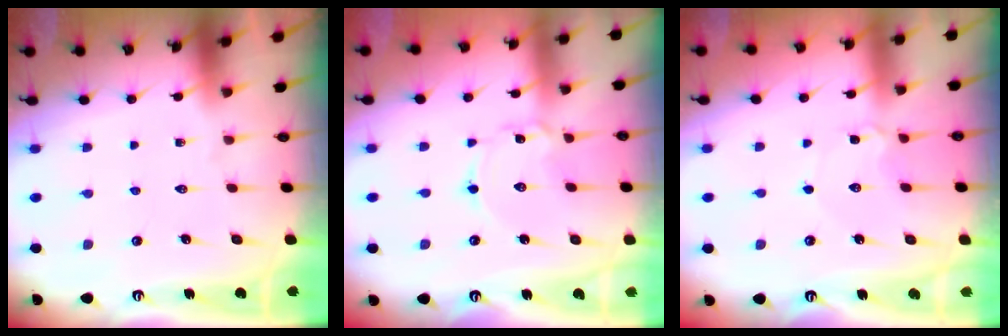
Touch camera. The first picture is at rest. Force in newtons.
{"total": 1.8, "press": 1.8, "slide": 0.1}
{"total": 2.6, "press": 2.6, "slide": 0.3}